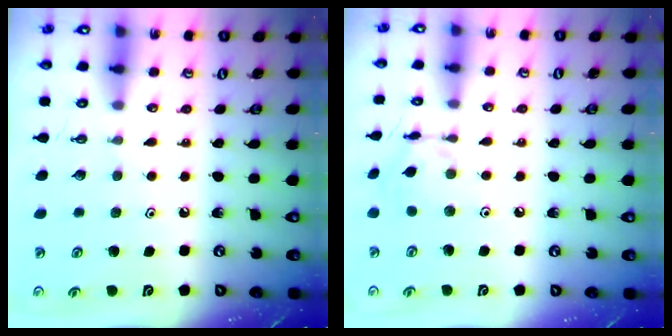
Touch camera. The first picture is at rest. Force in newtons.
{"total": 5.3, "press": 5.3, "slide": 0.2}